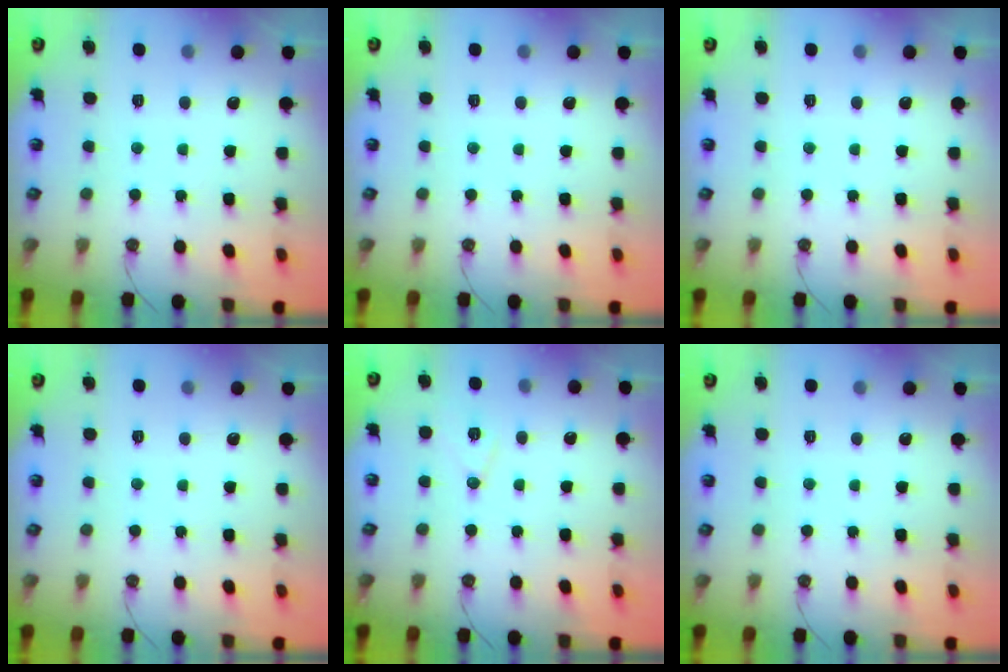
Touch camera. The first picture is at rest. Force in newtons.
{"total": 0.0}
{"total": 0.0}
{"total": 0.0}
{"total": 7.6, "press": 6.6, "slide": 3.7}
{"total": 0.0}